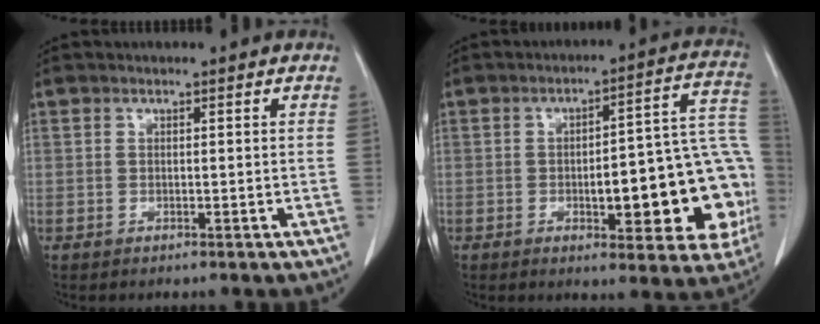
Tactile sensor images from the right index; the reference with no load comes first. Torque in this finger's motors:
{"motor_torque": [0.95, -0.50, 0.35, 0.09]}